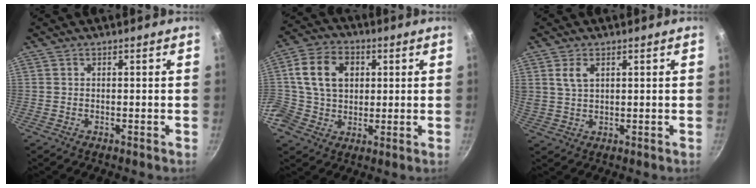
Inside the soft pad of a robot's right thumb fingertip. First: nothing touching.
{"total": 12.0, "force": [2.4, 9.7, 6.7], "torque": [-0.105, 0.009, 0.030]}
{"total": 4.1, "force": [1.8, 2.2, 2.9], "torque": [-0.051, -0.004, 0.037]}